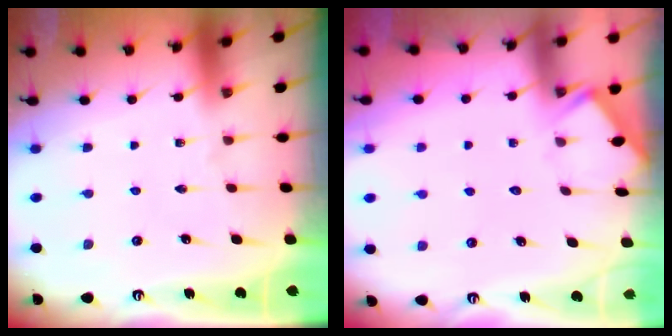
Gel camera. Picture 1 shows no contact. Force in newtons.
{"total": 3.2, "press": 3.1, "slide": 0.4}